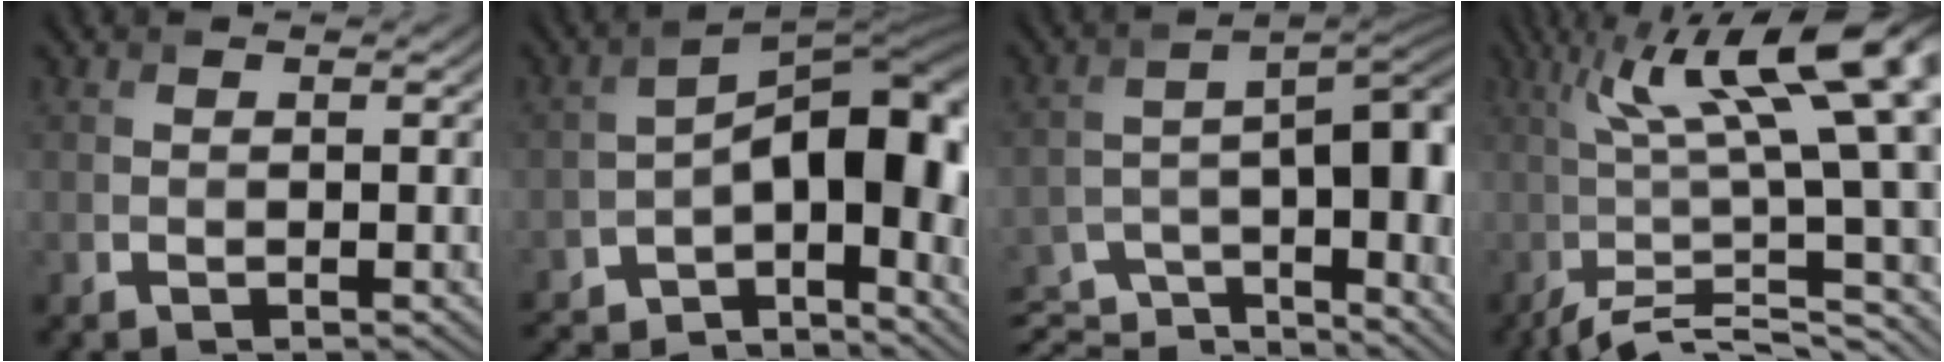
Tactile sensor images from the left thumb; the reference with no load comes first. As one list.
[{"total": 12.3, "force": [-6.2, 4.6, 9.5], "torque": [-0.146, -0.008, -0.105]}, {"total": 12.5, "force": [-8.7, 3.5, 8.3], "torque": [-0.138, -0.014, -0.130]}, {"total": 16.5, "force": [0.8, 3.3, 16.1], "torque": [-0.247, 0.011, 0.022]}]